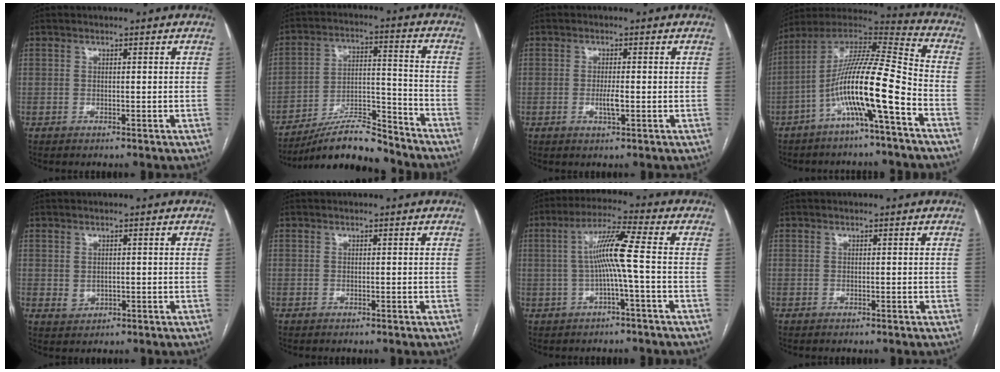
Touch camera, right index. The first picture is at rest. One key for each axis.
{"total": 12.9, "fx": -11.7, "fy": 1.8, "fz": 5.0, "tx": -0.077, "ty": 0.021, "tz": -0.202}
{"total": 2.2, "fx": -0.5, "fy": 0.3, "fz": 2.1, "tx": -0.045, "ty": -0.004, "tz": -0.008}
{"total": 15.3, "fx": -6.1, "fy": 0.2, "fz": 14.1, "tx": -0.257, "ty": 0.011, "tz": -0.113}
{"total": 1.7, "fx": 0.1, "fy": 1.4, "fz": 0.9, "tx": -0.021, "ty": -0.004, "tz": 0.009}
{"total": 0.0}
{"total": 7.6, "fx": -0.4, "fy": -0.9, "fz": 7.5, "tx": -0.141, "ty": 0.019, "tz": -0.009}
{"total": 0.0}